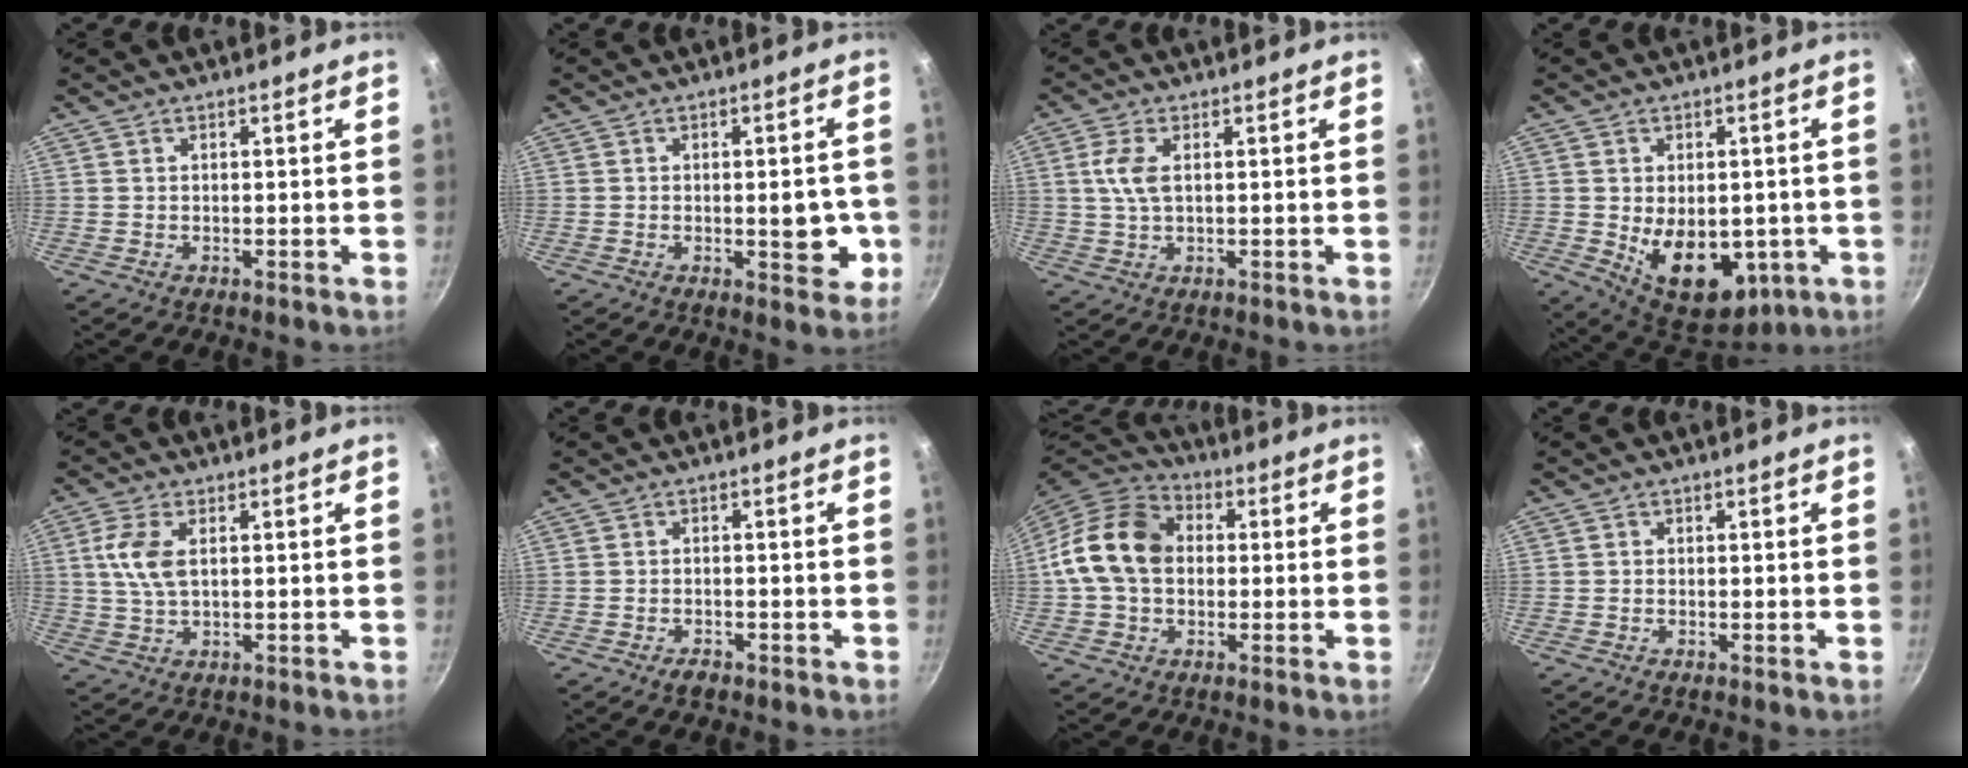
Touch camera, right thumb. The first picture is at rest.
{"total": 6.9, "force": [-1.1, 3.4, 5.9], "torque": [-0.046, 0.006, -0.013]}
{"total": 4.5, "force": [0.7, 1.9, 4.0], "torque": [-0.094, 0.004, 0.012]}
{"total": 15.2, "force": [-2.8, 9.9, 11.2], "torque": [-0.126, -0.018, -0.017]}
{"total": 6.4, "force": [1.1, 3.1, 5.4], "torque": [-0.117, 0.005, 0.020]}
{"total": 2.3, "force": [-1.5, 1.2, 1.1], "torque": [-0.020, 0.015, -0.022]}
{"total": 14.8, "force": [0.7, 11.1, 9.7], "torque": [-0.152, 0.029, -0.004]}
{"total": 0.6, "force": [-0.1, 0.5, 0.2], "torque": [-0.002, 0.002, -0.004]}